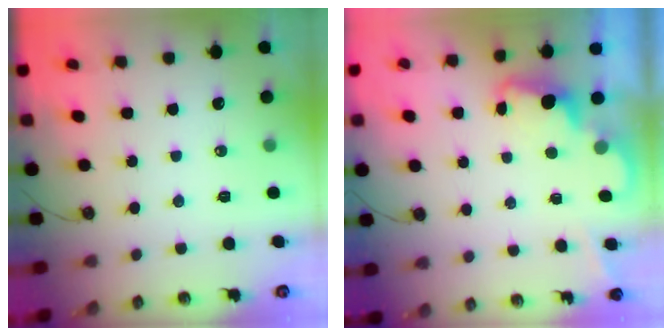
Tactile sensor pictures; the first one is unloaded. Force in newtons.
{"total": 2.5, "press": 2.4, "slide": 0.5}